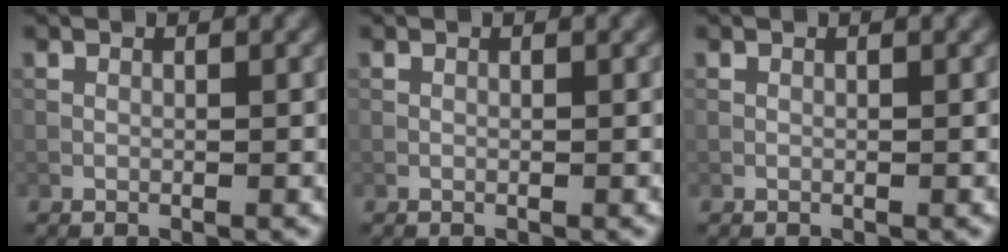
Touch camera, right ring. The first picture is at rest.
{"total": 0.0}
{"total": 0.0}